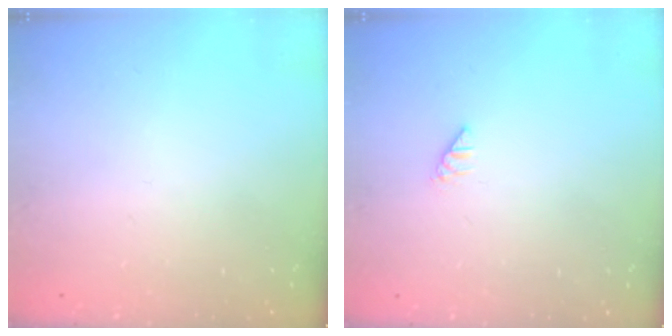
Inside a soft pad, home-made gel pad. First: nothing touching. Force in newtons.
{"total": 0.0}